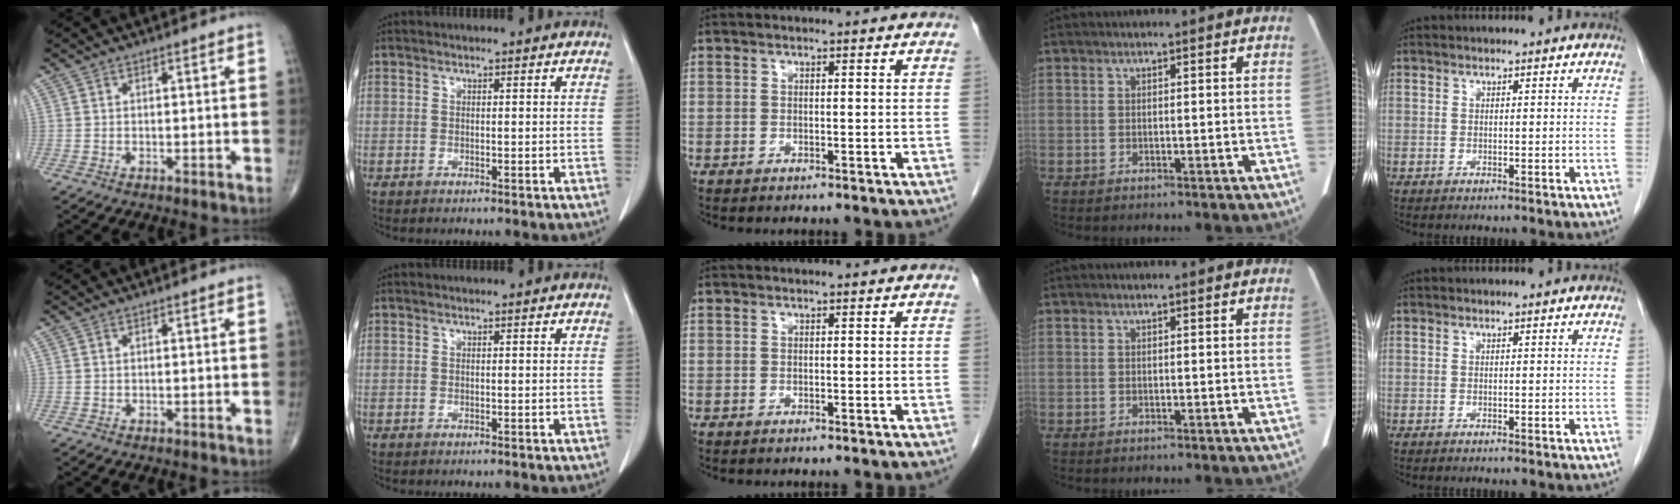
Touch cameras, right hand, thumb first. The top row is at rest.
{}